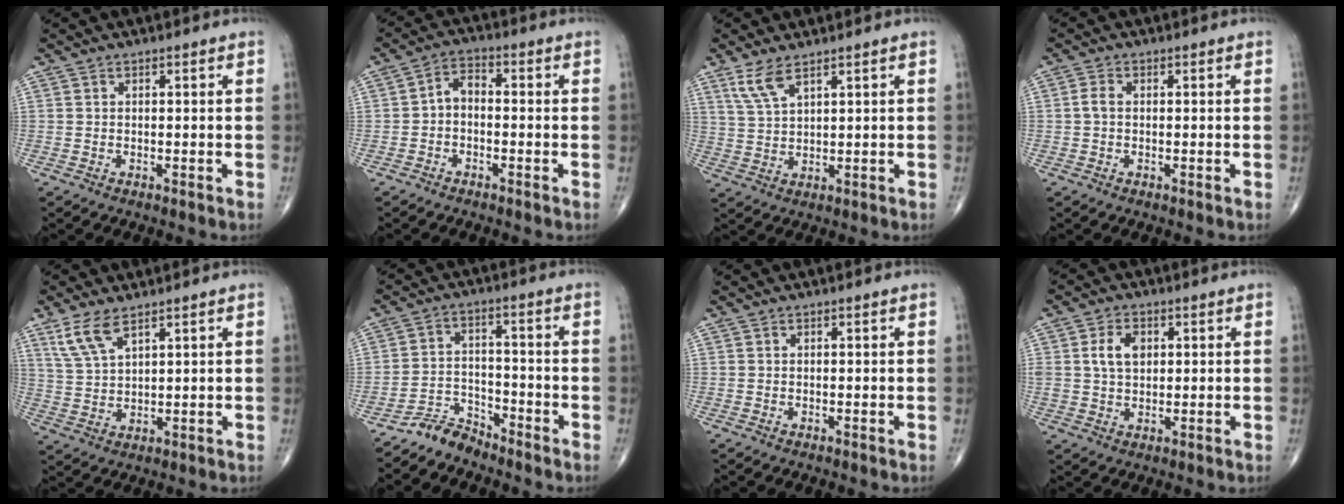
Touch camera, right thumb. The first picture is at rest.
{"total": 4.1, "force": [-0.9, 2.6, 3.0], "torque": [-0.045, 0.023, -0.028]}
{"total": 5.1, "force": [3.4, 1.6, 3.4], "torque": [-0.077, -0.012, 0.077]}
{"total": 1.8, "force": [-0.1, 1.1, 1.4], "torque": [-0.026, 0.003, -0.006]}
{"total": 6.4, "force": [4.2, 2.3, 4.3], "torque": [-0.092, -0.013, 0.093]}
{"total": 5.3, "force": [-5.0, 1.6, 0.3], "torque": [0.004, 0.042, -0.099]}
{"total": 0.0}
{"total": 5.9, "force": [1.4, 4.1, 4.1], "torque": [-0.064, 0.001, 0.026]}